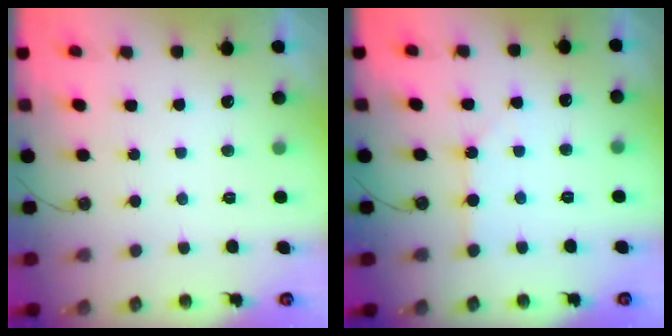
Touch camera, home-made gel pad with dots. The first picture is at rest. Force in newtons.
{"total": 1.3, "press": 1.3, "slide": 0.2}